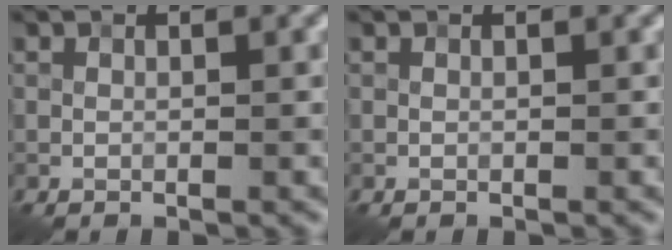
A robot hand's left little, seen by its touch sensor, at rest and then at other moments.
{"total": 0.0}